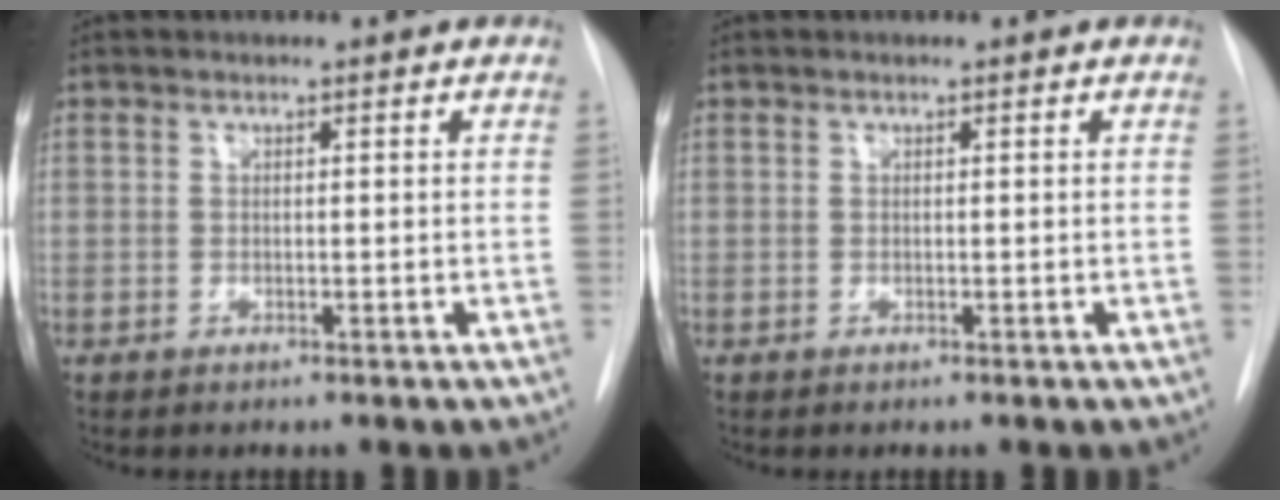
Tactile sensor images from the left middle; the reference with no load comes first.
{"total": 0.0}